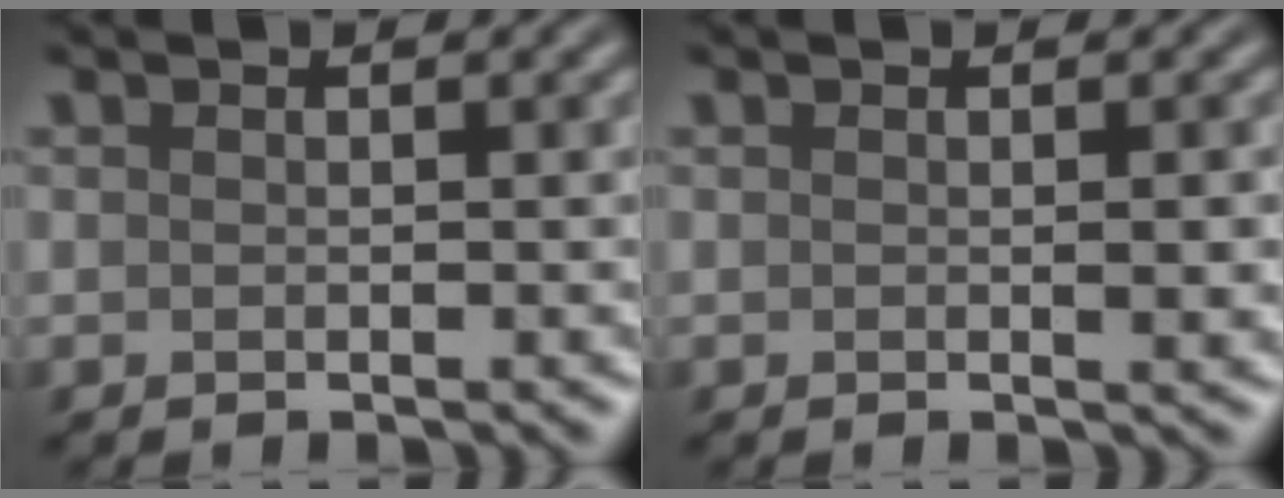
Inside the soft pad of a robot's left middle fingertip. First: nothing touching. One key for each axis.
{"total": 1.1, "fx": 0.0, "fy": 0.2, "fz": 1.1, "tx": -0.015, "ty": -0.002, "tz": 0.000}